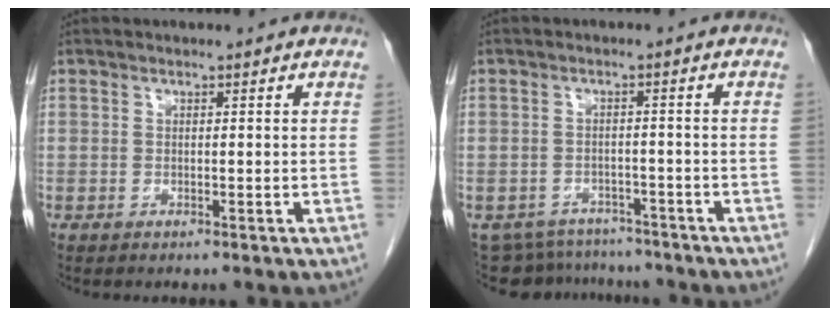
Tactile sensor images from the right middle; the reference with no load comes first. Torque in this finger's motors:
{"motor_torque": [-0.38, -0.31, -0.20, -0.05]}